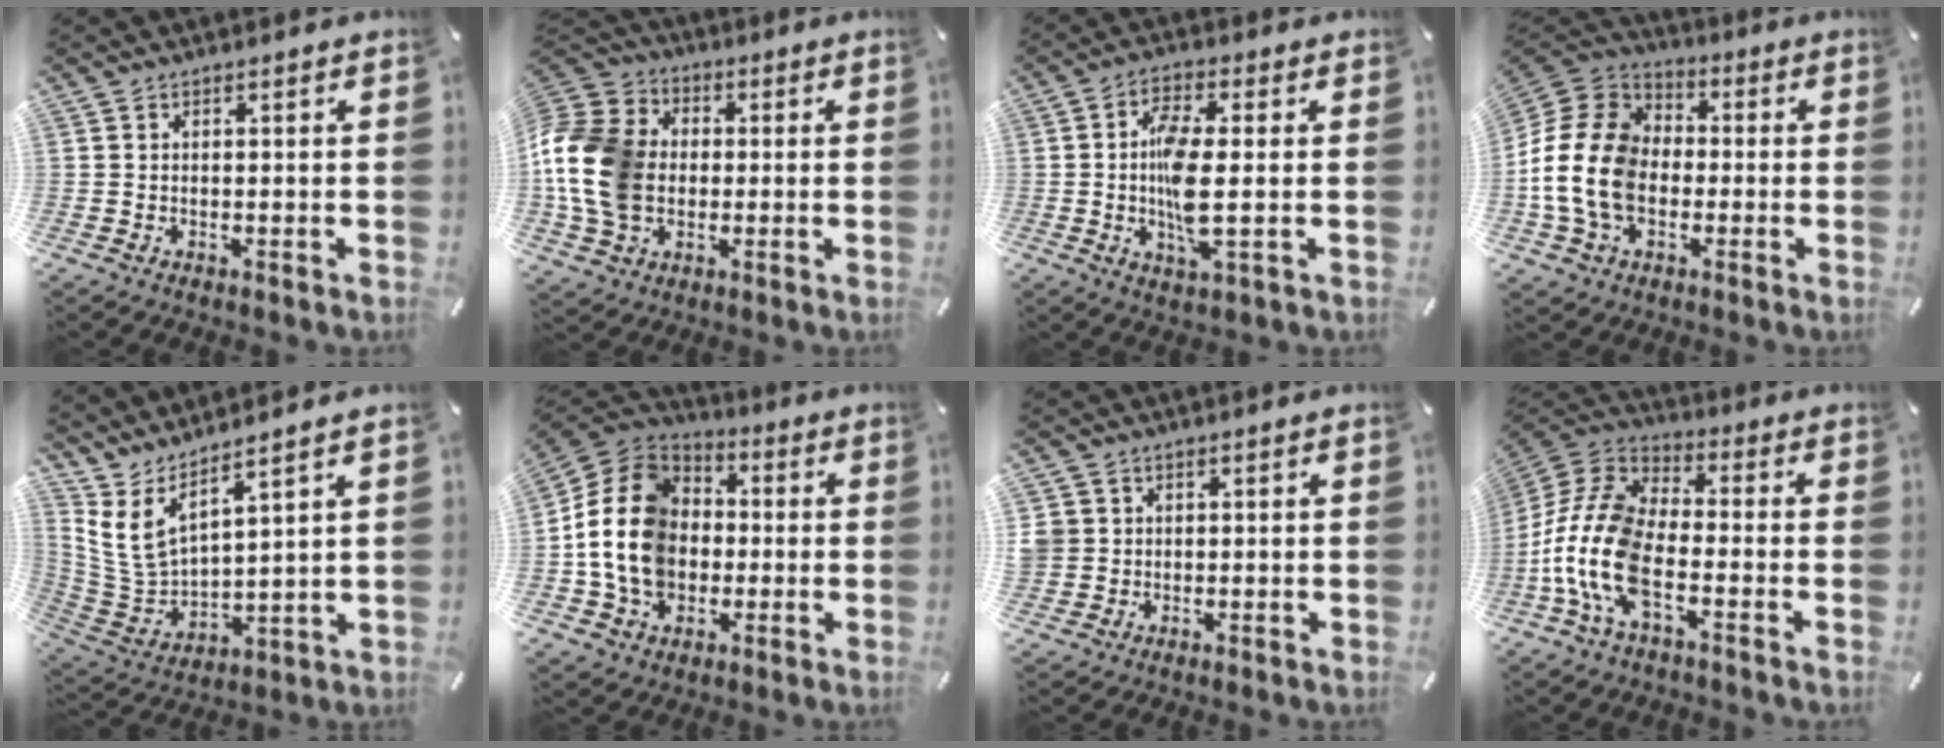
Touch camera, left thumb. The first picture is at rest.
{"total": 16.5, "force": [-1.2, 13.3, 9.7], "torque": [-0.235, 0.017, -0.025]}
{"total": 9.6, "force": [-0.3, 3.1, 9.1], "torque": [-0.194, -0.010, -0.008]}
{"total": 16.5, "force": [-3.4, 13.2, 9.3], "torque": [-0.219, 0.031, -0.066]}
{"total": 8.6, "force": [6.1, 3.7, 4.8], "torque": [-0.124, -0.048, 0.117]}
{"total": 16.6, "force": [-2.7, 14.1, 8.4], "torque": [-0.200, 0.022, -0.049]}
{"total": 4.2, "force": [0.9, 4.1, 0.4], "torque": [-0.022, 0.006, 0.018]}
{"total": 14.8, "force": [-4.9, 7.9, 11.5], "torque": [-0.279, -0.007, -0.096]}